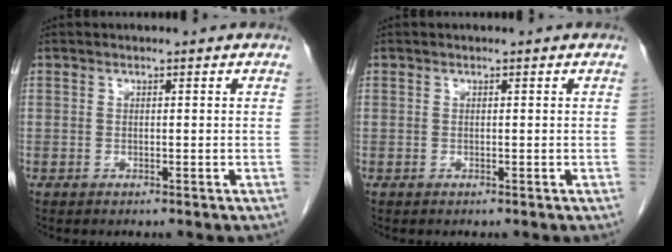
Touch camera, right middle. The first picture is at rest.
{"total": 0.0}